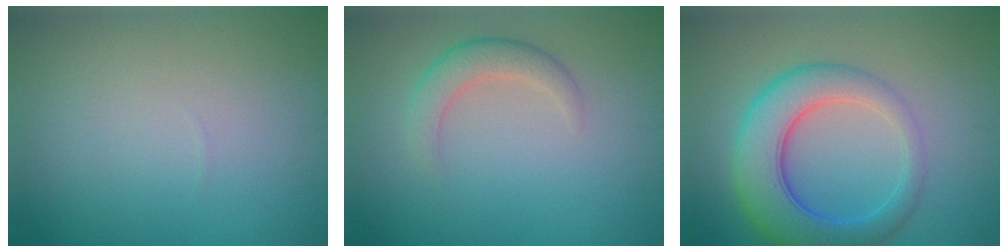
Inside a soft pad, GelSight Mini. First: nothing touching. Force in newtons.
{"total": 2.6, "press": 2.6, "slide": 0.1}
{"total": 6.9, "press": 6.9, "slide": 0.2}